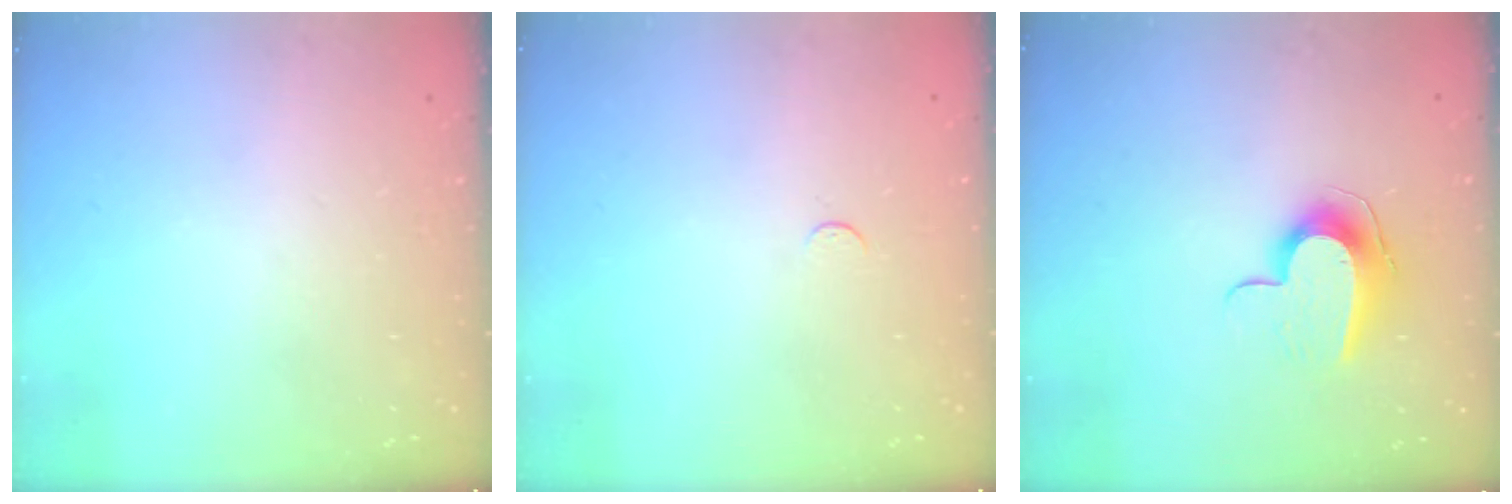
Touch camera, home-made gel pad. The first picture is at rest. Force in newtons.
{"total": 2.4, "press": 2.4, "slide": 0.3}
{"total": 9.3, "press": 9.3, "slide": 0.3}